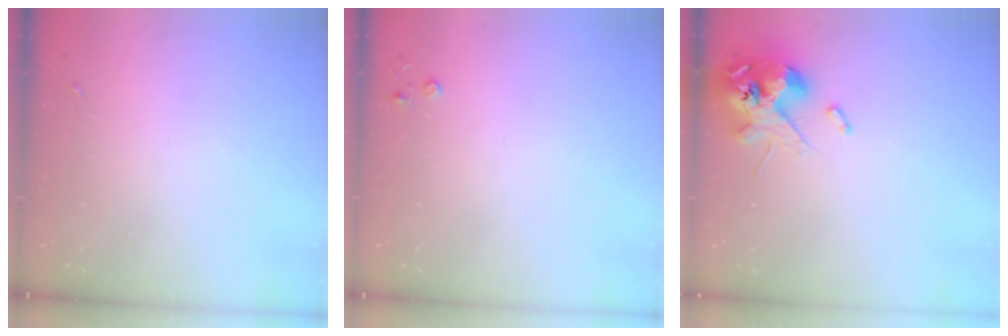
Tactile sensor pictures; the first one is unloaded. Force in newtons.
{"total": 2.8, "press": 2.8, "slide": 0.3}
{"total": 13.1, "press": 12.9, "slide": 2.2}